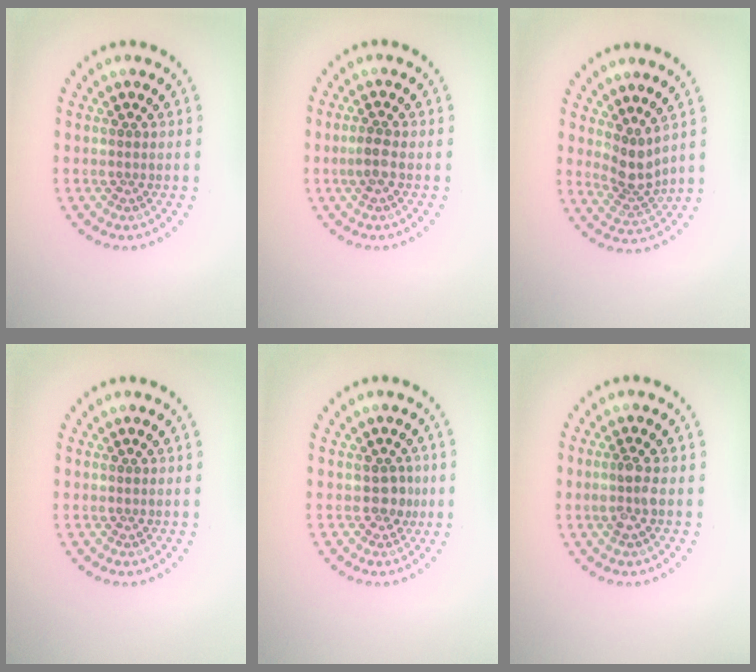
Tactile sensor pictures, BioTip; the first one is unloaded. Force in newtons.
{"total": 1.5, "press": 1.3, "slide": 0.6}
{"total": 2.8, "press": 2.2, "slide": 1.8}
{"total": 0.0}
{"total": 1.6, "press": 1.4, "slide": 0.7}
{"total": 1.8, "press": 1.6, "slide": 0.6}